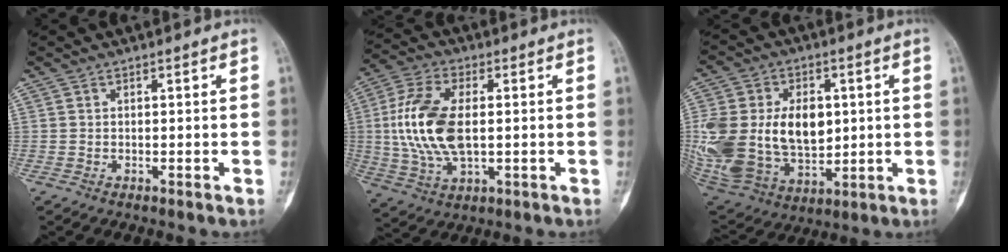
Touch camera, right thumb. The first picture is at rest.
{"total": 14.9, "force": [0.6, 7.9, 12.6], "torque": [-0.266, 0.004, 0.011]}
{"total": 26.7, "force": [2.2, 18.1, 19.5], "torque": [-0.412, 0.004, 0.062]}